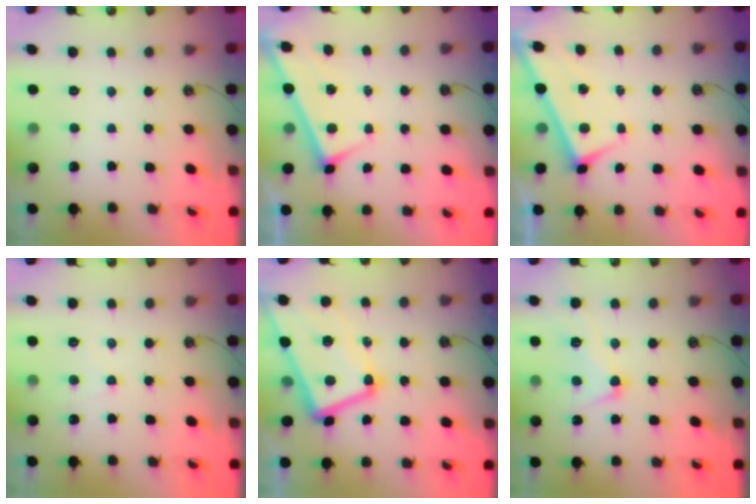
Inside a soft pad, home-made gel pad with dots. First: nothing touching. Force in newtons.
{"total": 1.2, "press": 1.1, "slide": 0.6}
{"total": 1.2, "press": 1.1, "slide": 0.4}
{"total": 2.2, "press": 2.1, "slide": 0.4}
{"total": 8.0, "press": 7.8, "slide": 1.9}
{"total": 4.6, "press": 4.5, "slide": 1.1}